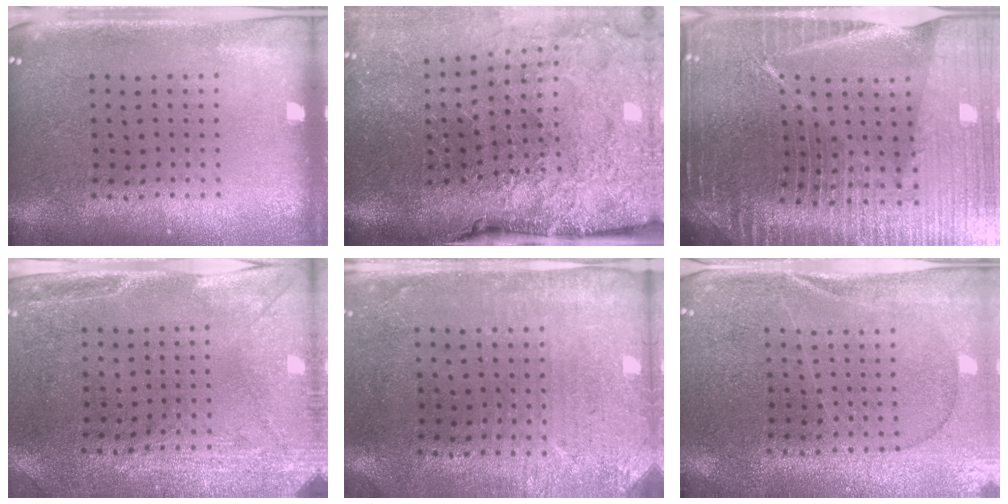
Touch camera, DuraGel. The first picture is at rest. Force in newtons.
{"total": 4.8, "press": 3.7, "slide": 3.0}
{"total": 7.0, "press": 6.0, "slide": 3.7}
{"total": 2.9, "press": 2.3, "slide": 1.8}
{"total": 3.0, "press": 2.4, "slide": 1.8}
{"total": 0.5, "press": 0.4, "slide": 0.4}